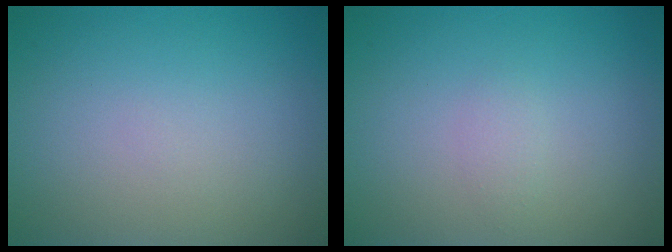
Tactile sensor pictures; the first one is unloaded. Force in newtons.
{"total": 0.8, "press": 0.8, "slide": 0.1}